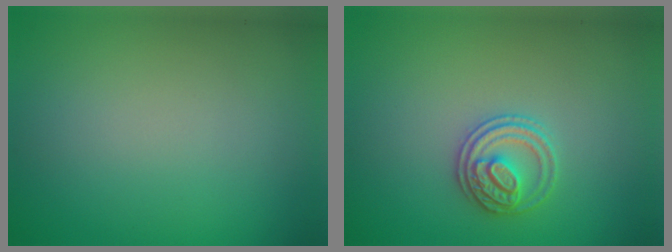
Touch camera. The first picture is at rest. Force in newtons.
{"total": 2.7, "press": 2.7, "slide": 0.6}